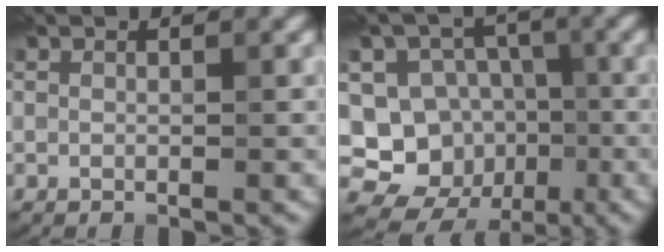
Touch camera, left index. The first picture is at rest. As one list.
[{"total": 12.2, "force": [-3.5, 11.3, 3.2], "torque": [-0.073, 0.010, -0.051]}]